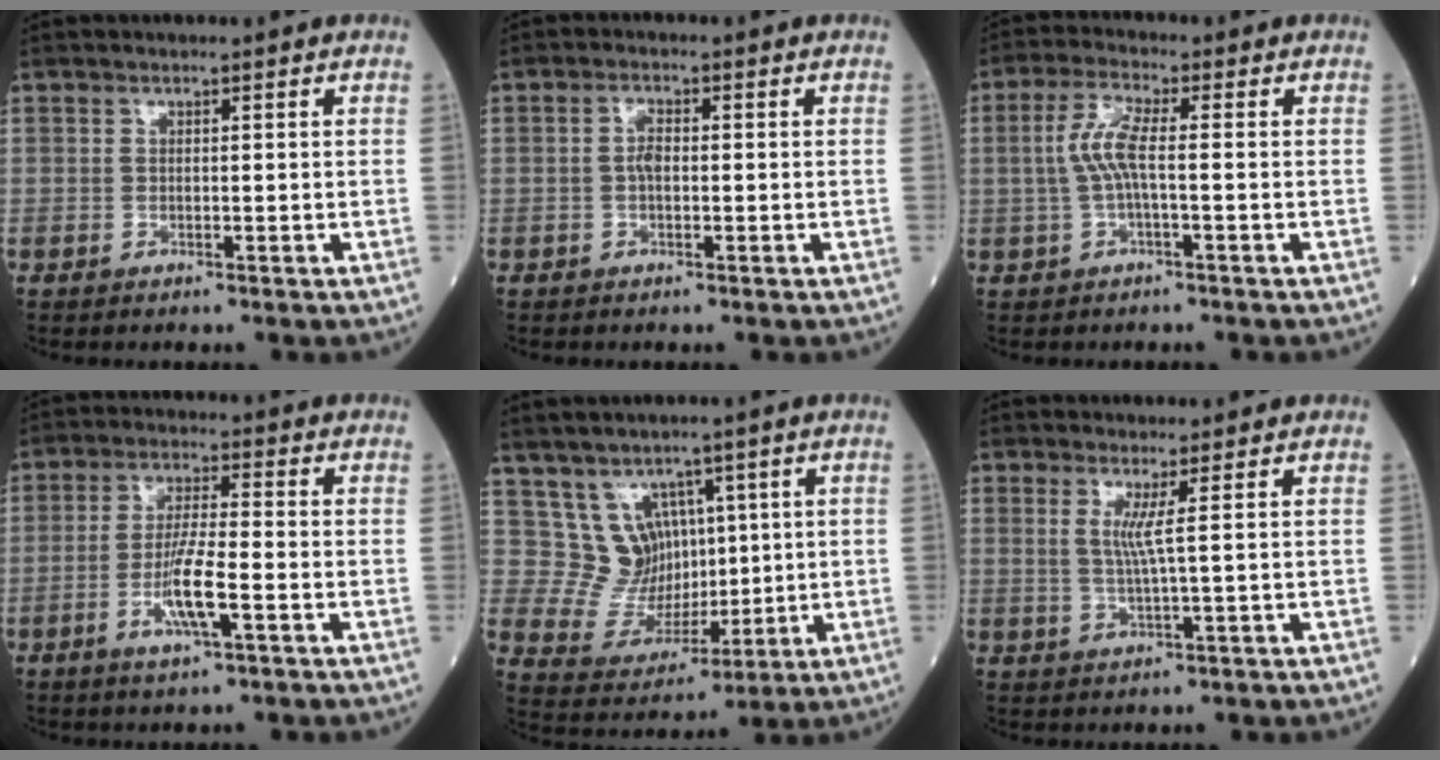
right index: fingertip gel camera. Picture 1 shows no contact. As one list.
[{"total": 2.2, "force": [-0.1, 0.9, 2.0], "torque": [-0.040, 0.005, -0.002]}, {"total": 5.2, "force": [-0.1, 0.7, 5.1], "torque": [-0.115, 0.011, -0.006]}, {"total": 7.4, "force": [-2.5, 0.6, 6.9], "torque": [-0.134, -0.006, -0.049]}, {"total": 7.4, "force": [3.5, 6.3, 1.9], "torque": [-0.036, 0.024, 0.081]}, {"total": 2.9, "force": [0.9, -0.7, 2.7], "torque": [-0.056, -0.007, 0.018]}]